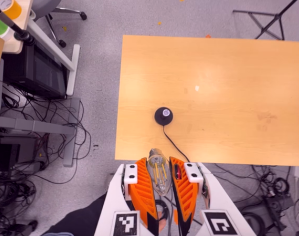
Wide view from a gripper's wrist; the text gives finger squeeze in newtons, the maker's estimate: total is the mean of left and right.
{"total": 21.1, "left": 25.1, "right": 17.0}